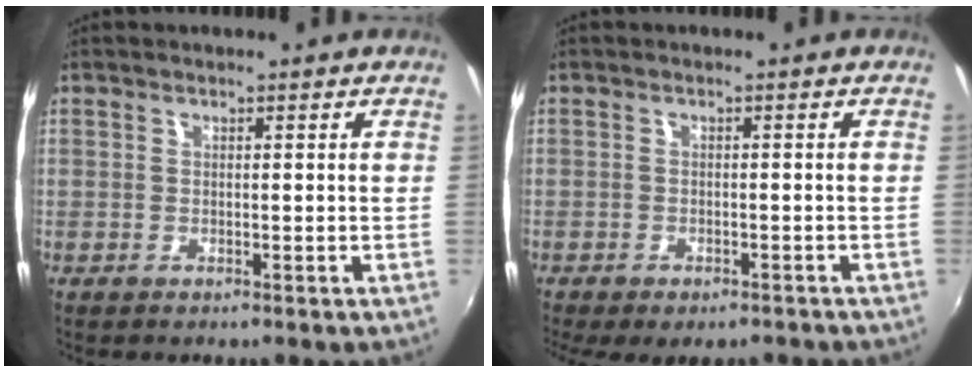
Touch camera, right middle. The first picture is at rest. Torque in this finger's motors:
{"motor_torque": [1.09, -1.04, 0.26, 0.12]}